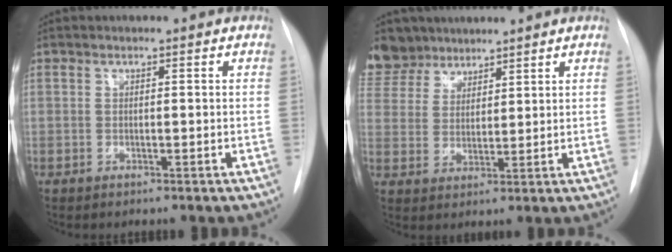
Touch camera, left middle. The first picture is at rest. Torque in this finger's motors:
{"motor_torque": [1.08, -1.06, 1.05, 0.07]}